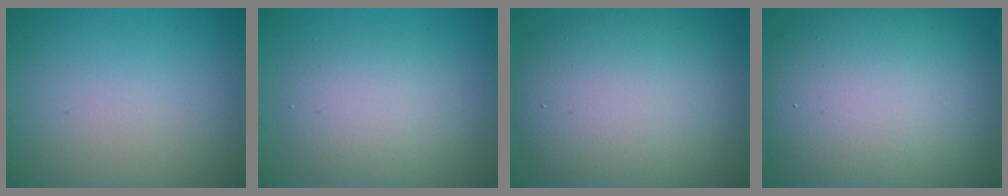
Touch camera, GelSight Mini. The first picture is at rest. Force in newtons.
{"total": 4.2, "press": 4.2, "slide": 0.0}
{"total": 11.1, "press": 11.1, "slide": 0.5}
{"total": 15.0, "press": 15.0, "slide": 0.7}